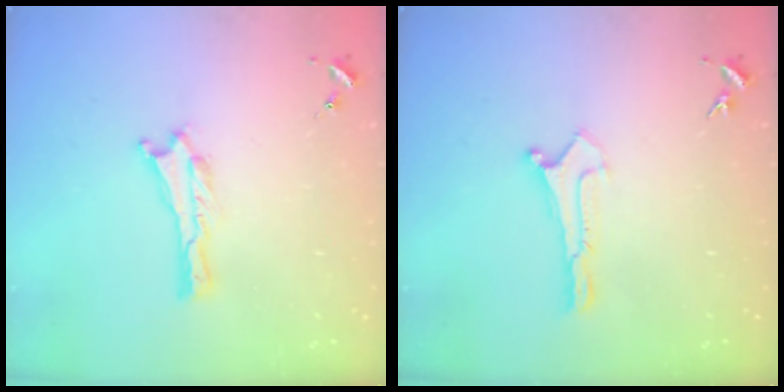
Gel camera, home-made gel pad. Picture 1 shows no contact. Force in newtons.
{"total": 0.0}